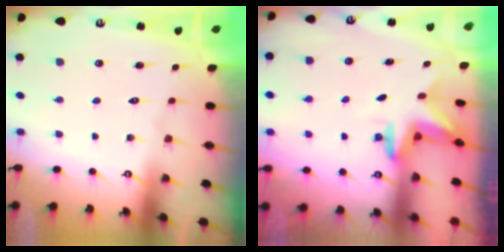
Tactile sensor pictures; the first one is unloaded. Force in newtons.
{"total": 2.6, "press": 2.6, "slide": 0.2}